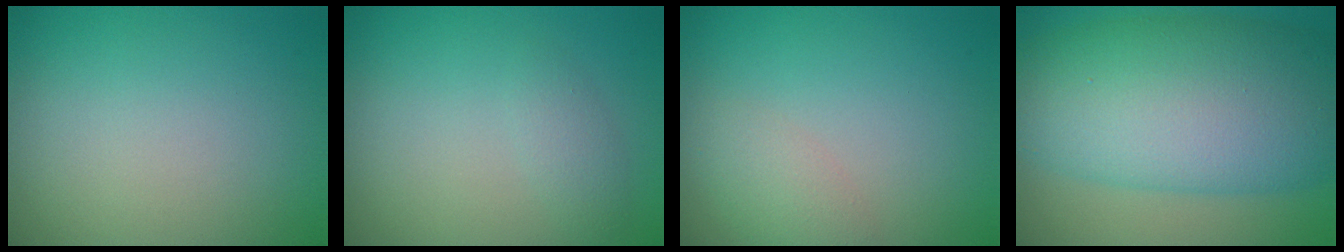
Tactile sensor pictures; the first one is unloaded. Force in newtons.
{"total": 2.3, "press": 2.3, "slide": 0.2}
{"total": 2.1, "press": 2.1, "slide": 0.1}
{"total": 12.5, "press": 12.5, "slide": 0.2}